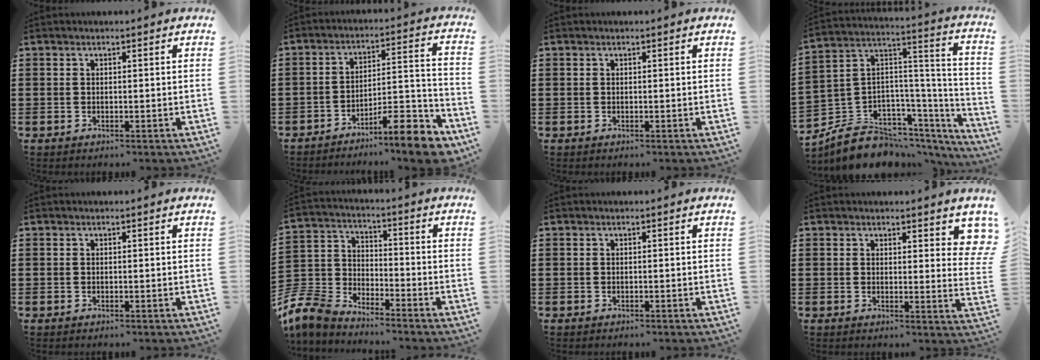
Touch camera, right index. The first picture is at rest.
{"total": 10.4, "force": [-8.1, 2.0, 6.2], "torque": [-0.076, 0.025, -0.149]}
{"total": 0.0}
{"total": 7.7, "force": [-6.1, 4.5, 1.2], "torque": [-0.038, -0.002, -0.112]}
{"total": 0.0}
{"total": 7.6, "force": [-7.0, 2.4, 1.6], "torque": [-0.071, 0.001, -0.151]}
{"total": 0.0}
{"total": 3.4, "force": [2.8, 1.1, 1.6], "torque": [-0.018, -0.006, 0.048]}